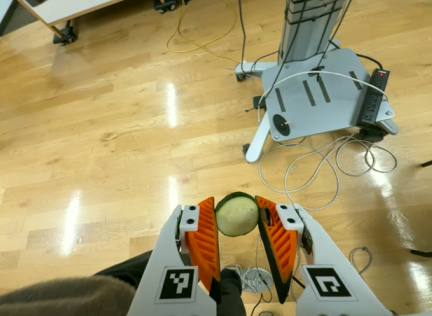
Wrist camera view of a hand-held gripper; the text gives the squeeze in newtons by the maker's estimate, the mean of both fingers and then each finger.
{"total": 8.4, "left": 8.1, "right": 8.6}